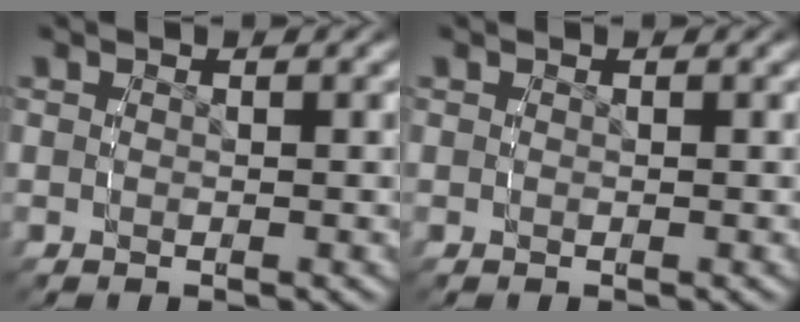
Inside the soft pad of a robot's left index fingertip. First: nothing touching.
{"total": 0.0}